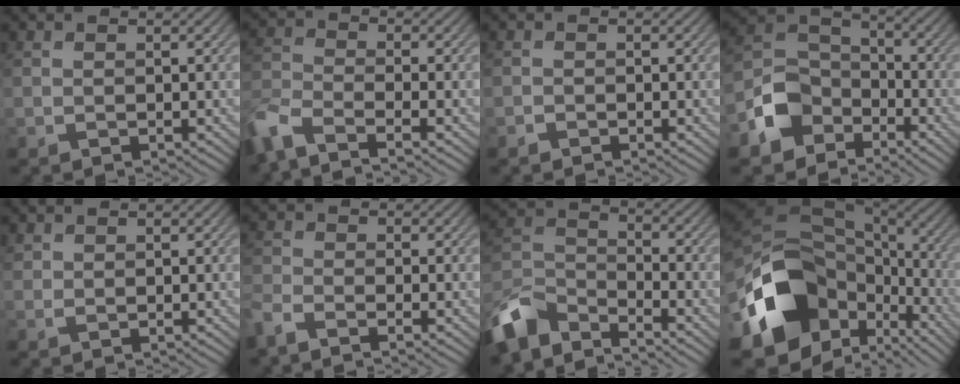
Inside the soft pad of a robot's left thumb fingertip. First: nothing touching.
{"total": 6.7, "force": [-5.2, 1.7, 3.8], "torque": [-0.094, -0.014, -0.112]}
{"total": 0.7, "force": [-0.6, 0.2, 0.1], "torque": [-0.001, 0.005, -0.013]}
{"total": 8.7, "force": [-4.7, 6.4, 3.6], "torque": [-0.082, -0.006, -0.109]}
{"total": 0.9, "force": [0.8, 0.3, 0.1], "torque": [-0.006, 0.003, 0.019]}
{"total": 3.5, "force": [-3.0, 0.6, 1.6], "torque": [-0.040, -0.007, -0.071]}
{"total": 9.9, "force": [-8.1, 3.6, 4.5], "torque": [-0.101, -0.003, -0.173]}
{"total": 17.9, "force": [-5.0, 12.7, 11.6], "torque": [-0.249, -0.037, -0.071]}